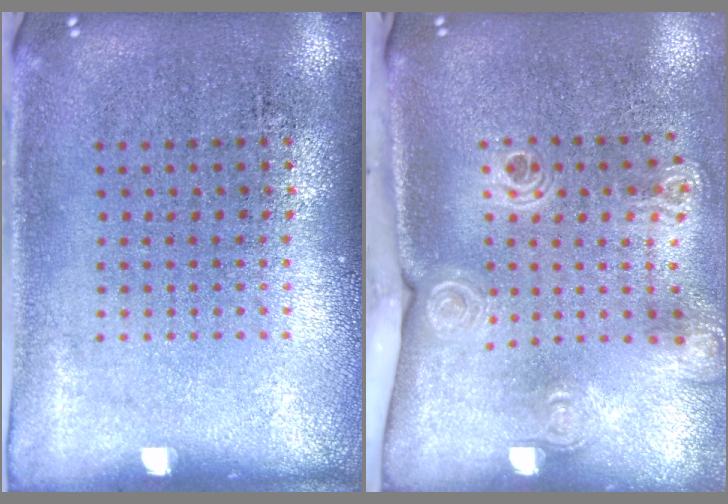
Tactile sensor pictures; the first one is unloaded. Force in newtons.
{"total": 2.0, "press": 1.5, "slide": 1.4}